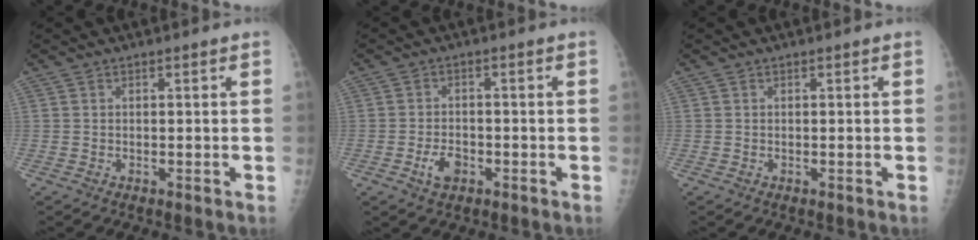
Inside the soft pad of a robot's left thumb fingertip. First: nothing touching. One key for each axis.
{"total": 3.9, "fx": -1.8, "fy": 2.4, "fz": 2.5, "tx": -0.041, "ty": 0.010, "tz": -0.030}
{"total": 0.0}